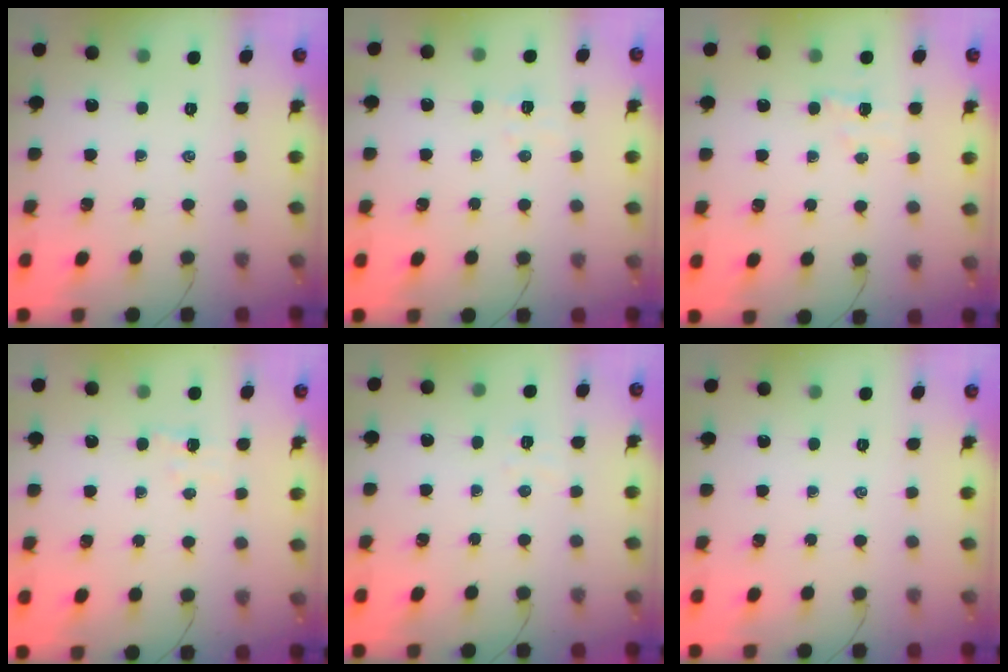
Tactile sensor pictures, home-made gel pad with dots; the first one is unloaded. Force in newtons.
{"total": 4.3, "press": 4.1, "slide": 1.1}
{"total": 4.1, "press": 3.9, "slide": 1.1}
{"total": 3.6, "press": 3.4, "slide": 1.1}
{"total": 3.0, "press": 2.8, "slide": 0.8}
{"total": 0.0}